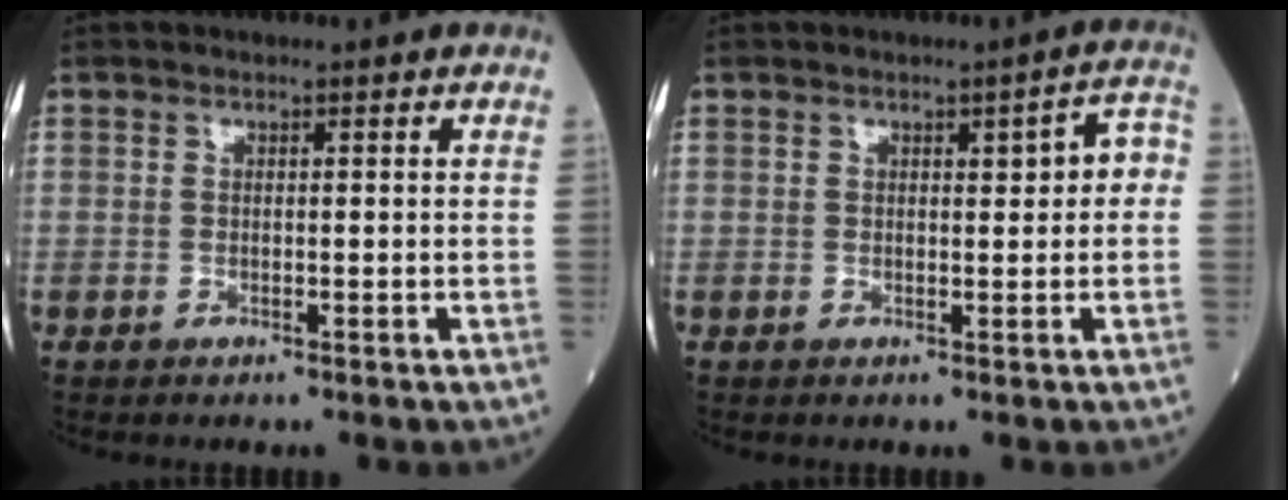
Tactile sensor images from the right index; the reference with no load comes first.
{"total": 3.7, "force": [0.5, 1.1, 3.5], "torque": [-0.039, 0.018, 0.004]}